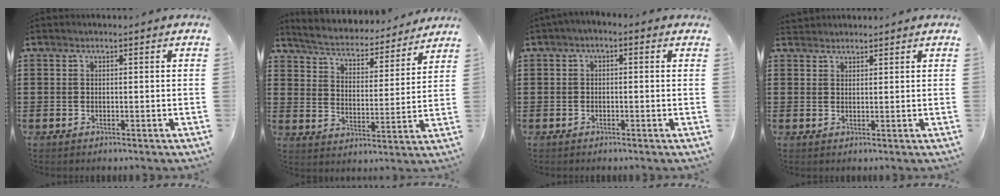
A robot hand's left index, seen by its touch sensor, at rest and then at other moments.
{"total": 4.0, "force": [3.9, 0.2, 0.6], "torque": [-0.036, -0.034, 0.060]}
{"total": 1.2, "force": [-1.0, 0.3, 0.6], "torque": [-0.012, 0.001, -0.020]}
{"total": 1.6, "force": [1.5, 0.6, -0.1], "torque": [-0.002, 0.004, 0.030]}